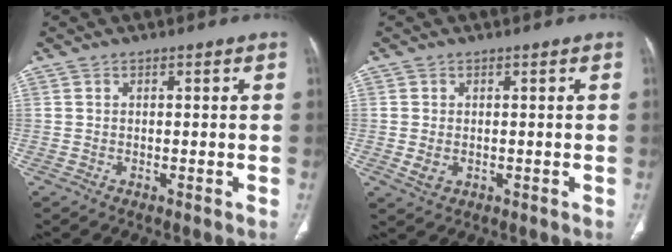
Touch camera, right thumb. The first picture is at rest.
{"total": 2.7, "force": [-0.4, 2.0, 1.7], "torque": [-0.033, -0.003, 0.000]}